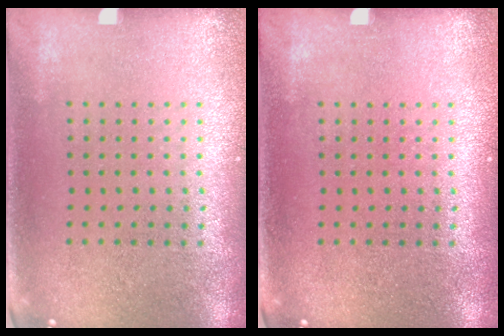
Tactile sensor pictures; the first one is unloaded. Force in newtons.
{"total": 0.0}